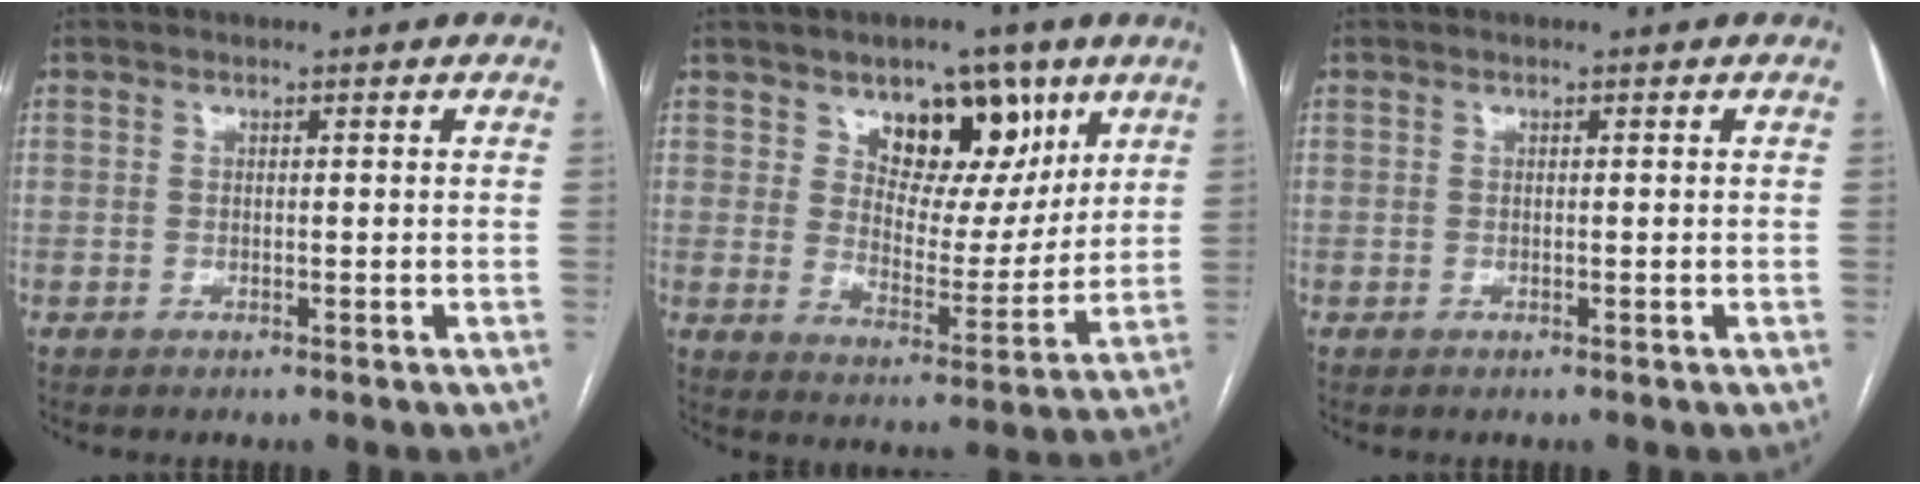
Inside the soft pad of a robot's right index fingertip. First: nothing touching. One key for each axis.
{"total": 11.4, "fx": 6.4, "fy": 6.3, "fz": 7.0, "tx": -0.094, "ty": 0.003, "tz": 0.109}
{"total": 0.0}